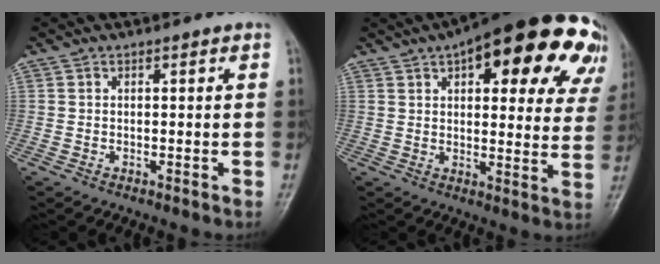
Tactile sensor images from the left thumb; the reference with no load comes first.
{"total": 26.9, "force": [13.6, 10.8, 20.5], "torque": [-0.241, 0.001, 0.169]}